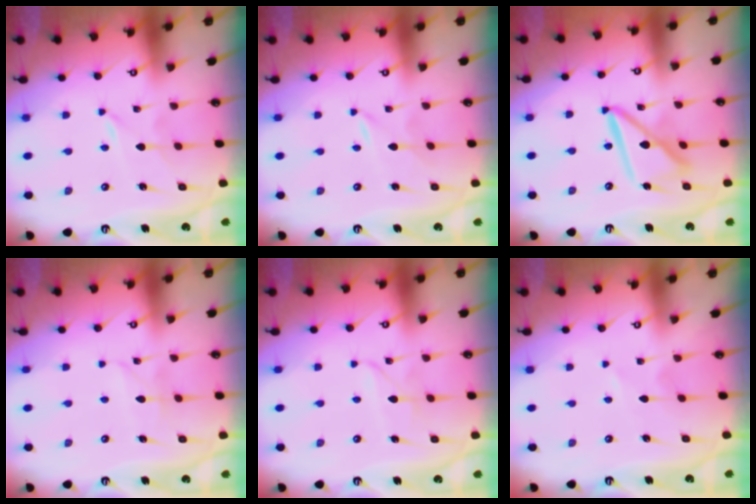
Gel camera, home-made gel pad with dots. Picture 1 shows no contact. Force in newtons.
{"total": 0.0}
{"total": 13.6, "press": 13.6, "slide": 1.4}
{"total": 2.6, "press": 2.5, "slide": 0.3}
{"total": 2.1, "press": 2.1, "slide": 0.3}
{"total": 0.8, "press": 0.8, "slide": 0.2}